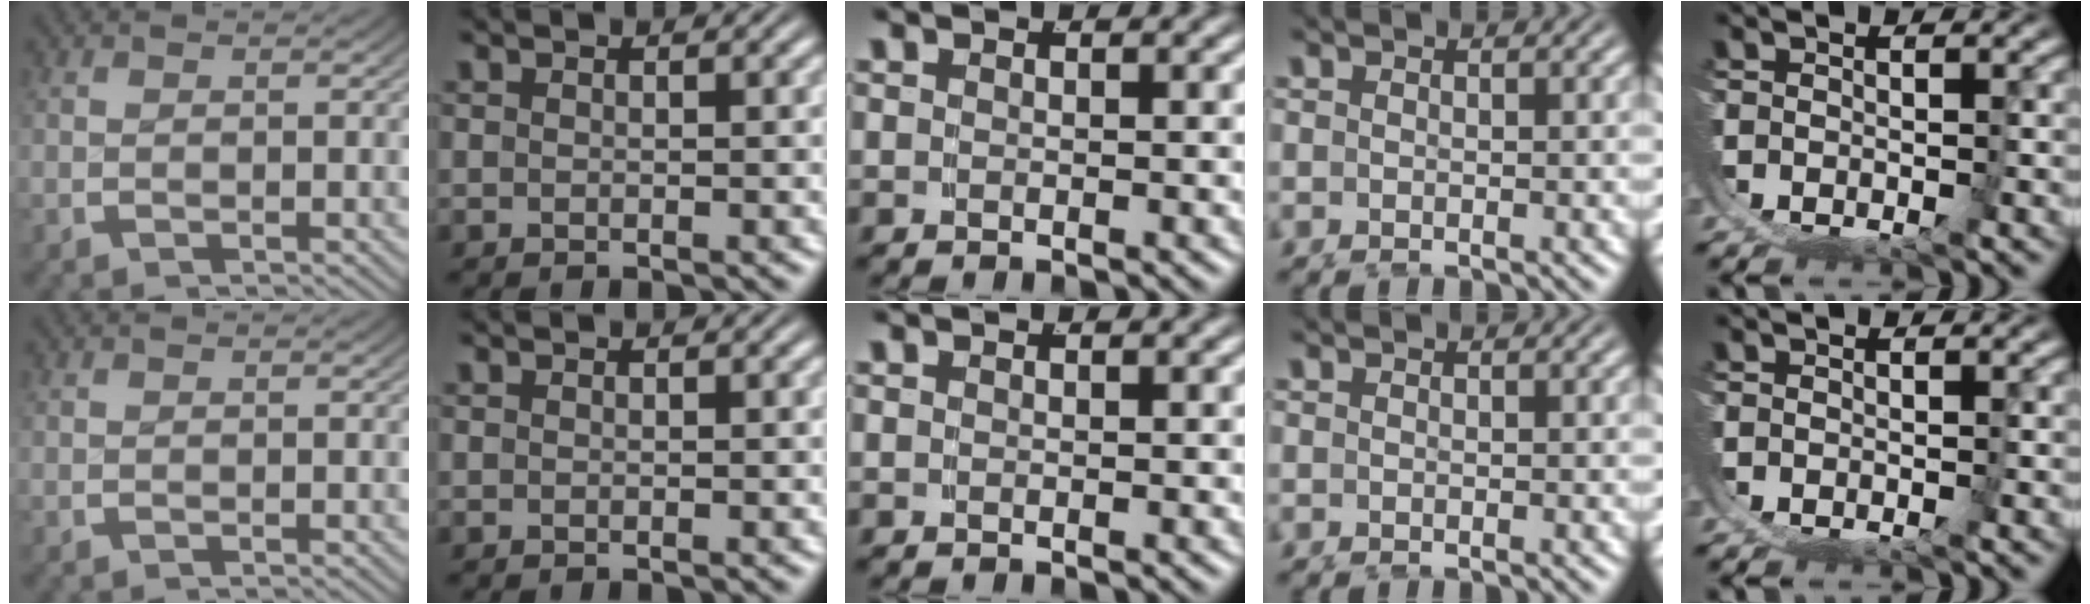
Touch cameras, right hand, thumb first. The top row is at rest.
{}